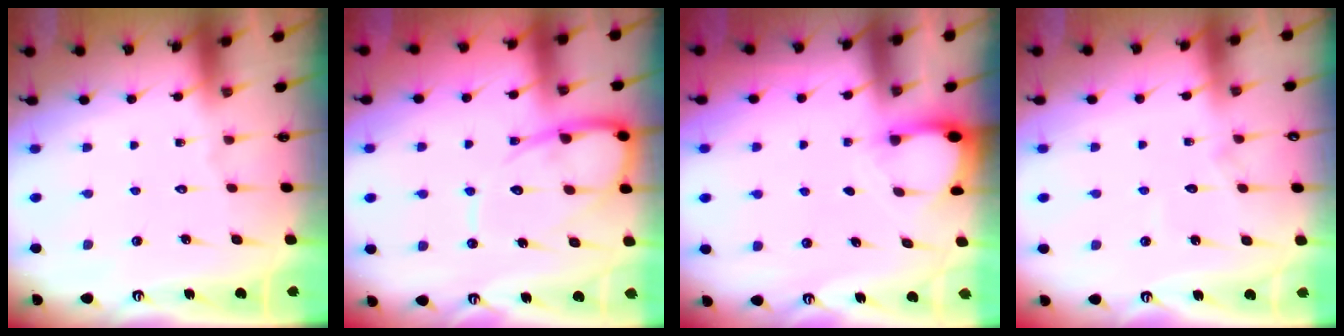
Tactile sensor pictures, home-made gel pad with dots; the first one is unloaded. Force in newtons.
{"total": 11.6, "press": 11.5, "slide": 1.2}
{"total": 2.9, "press": 2.9, "slide": 0.3}
{"total": 5.7, "press": 5.7, "slide": 0.6}